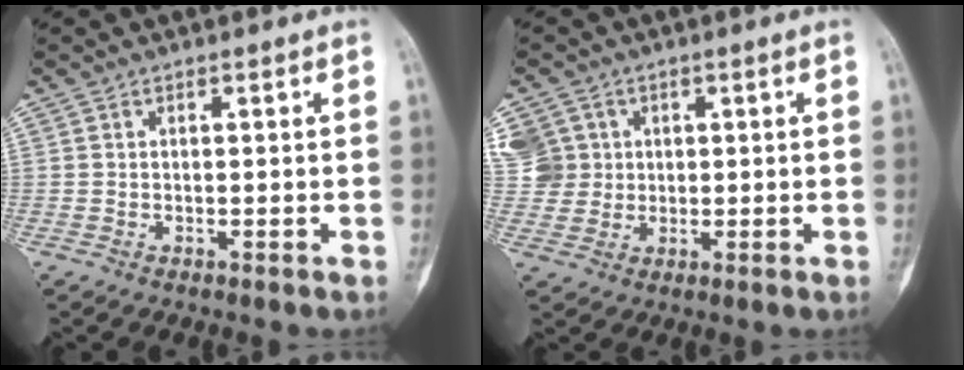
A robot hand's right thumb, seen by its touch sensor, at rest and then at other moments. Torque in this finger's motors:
{"motor_torque": [-0.17, 0.27, 0.27, 0.43, 0.02]}